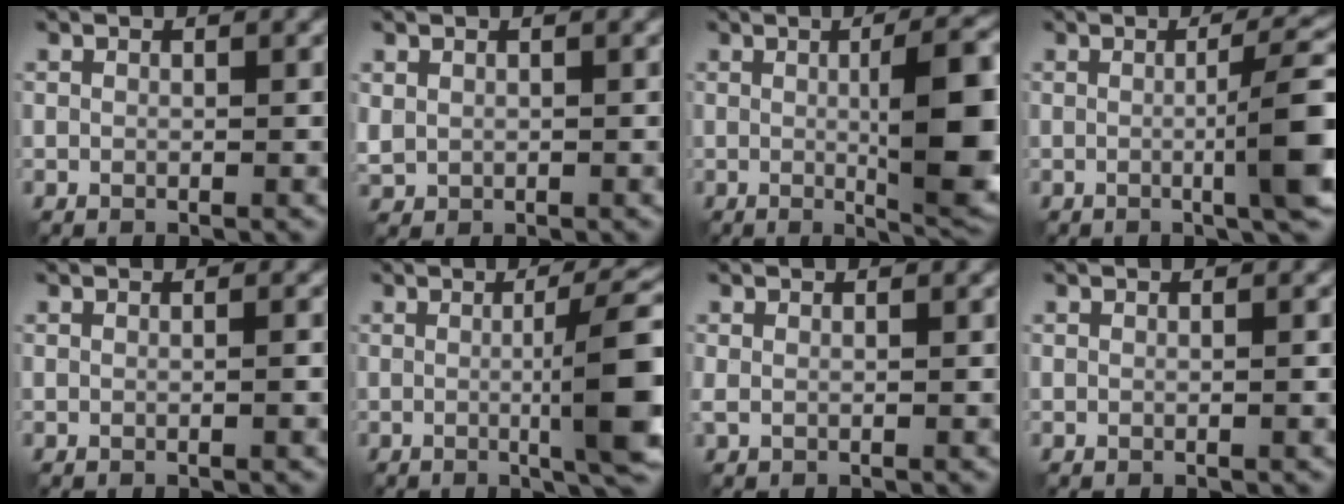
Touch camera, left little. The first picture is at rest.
{"total": 0.9, "force": [0.4, 0.7, 0.3], "torque": [-0.011, -0.001, 0.013]}
{"total": 10.2, "force": [-0.2, 2.4, 9.9], "torque": [-0.123, 0.002, -0.002]}
{"total": 6.3, "force": [-0.5, 1.1, 6.2], "torque": [-0.085, 0.007, -0.011]}
{"total": 0.9, "force": [-0.2, 0.2, 0.8], "torque": [-0.011, -0.001, -0.007]}
{"total": 8.1, "force": [-0.3, 1.5, 8.0], "torque": [-0.102, 0.008, -0.006]}
{"total": 0.5, "force": [0.3, 0.2, 0.4], "torque": [-0.012, -0.002, 0.005]}
{"total": 0.6, "force": [-0.1, 0.2, 0.5], "torque": [-0.006, -0.001, -0.004]}